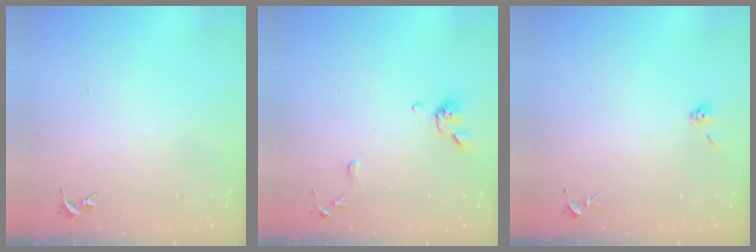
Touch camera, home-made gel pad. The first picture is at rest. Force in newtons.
{"total": 9.9, "press": 9.8, "slide": 1.4}
{"total": 3.9, "press": 3.7, "slide": 1.3}